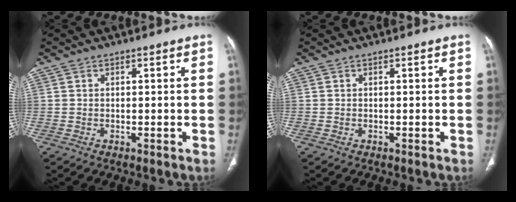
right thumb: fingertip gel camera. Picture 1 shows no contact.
{"total": 0.0}